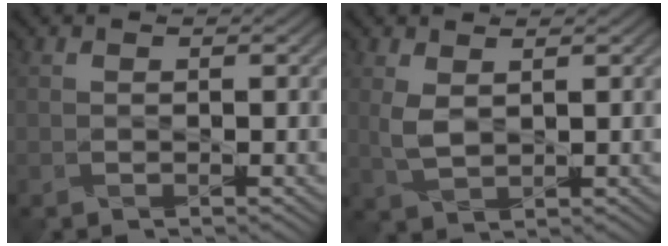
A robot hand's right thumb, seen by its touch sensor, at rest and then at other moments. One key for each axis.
{"total": 2.7, "fx": 1.1, "fy": 1.2, "fz": 2.1, "tx": -0.061, "ty": 0.003, "tz": 0.024}